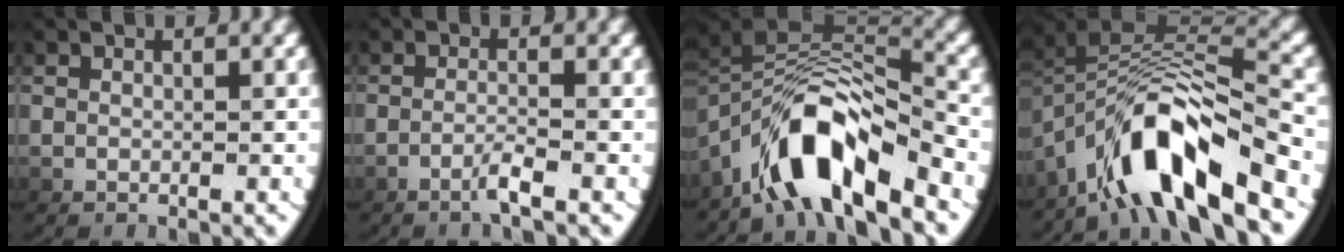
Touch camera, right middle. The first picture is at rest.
{"total": 1.7, "force": [-1.1, -0.2, 1.2], "torque": [-0.028, 0.000, -0.022]}
{"total": 7.7, "force": [-3.8, 3.7, 5.6], "torque": [-0.106, -0.002, -0.061]}
{"total": 8.5, "force": [-4.5, 2.9, 6.5], "torque": [-0.111, 0.004, -0.072]}